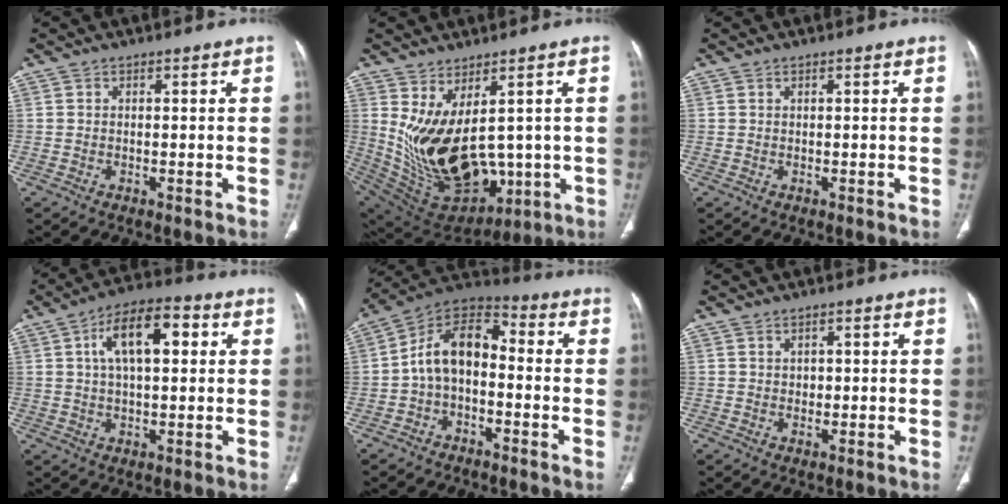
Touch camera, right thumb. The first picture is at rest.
{"total": 19.3, "force": [1.4, 10.8, 16.0], "torque": [-0.281, -0.034, 0.075]}
{"total": 0.0}
{"total": 12.0, "force": [3.2, 5.6, 10.1], "torque": [-0.161, 0.016, 0.046]}
{"total": 11.4, "force": [-1.5, 7.1, 8.8], "torque": [-0.139, 0.053, -0.042]}
{"total": 1.4, "force": [0.4, 1.1, 0.7], "torque": [-0.004, -0.001, 0.008]}